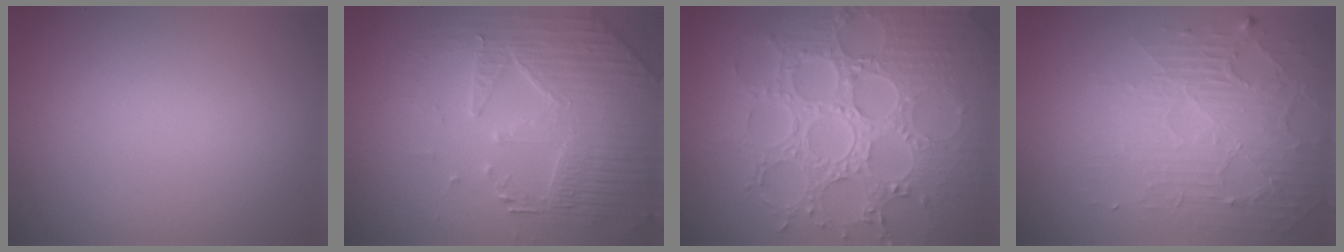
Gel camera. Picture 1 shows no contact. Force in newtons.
{"total": 5.1, "press": 4.8, "slide": 1.8}
{"total": 8.9, "press": 6.5, "slide": 6.1}
{"total": 4.3, "press": 3.4, "slide": 2.6}